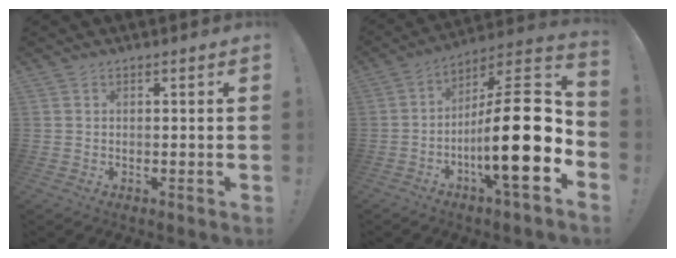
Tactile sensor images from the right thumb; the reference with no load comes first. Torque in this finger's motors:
{"motor_torque": [2.41, 2.60, 1.71, -1.06, 0.62]}